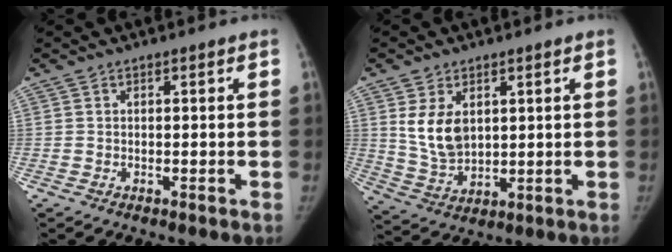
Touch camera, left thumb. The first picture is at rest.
{"total": 8.4, "force": [2.5, 5.5, 5.8], "torque": [-0.088, -0.017, 0.066]}